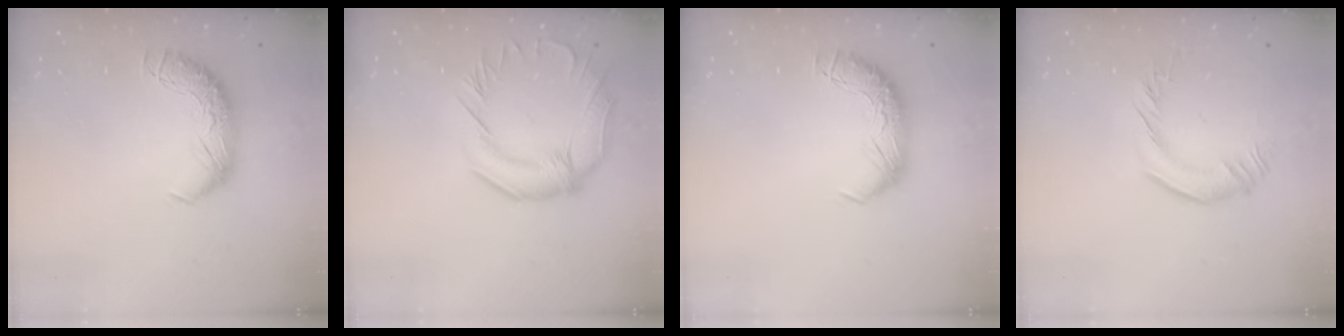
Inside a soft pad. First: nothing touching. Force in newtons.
{"total": 4.2, "press": 3.9, "slide": 1.6}
{"total": 0.0}
{"total": 0.9, "press": 0.6, "slide": 0.7}